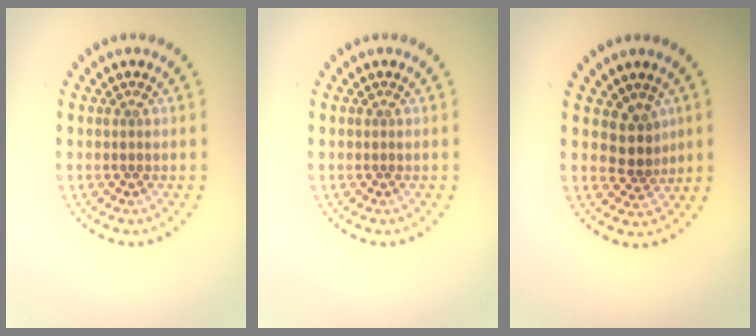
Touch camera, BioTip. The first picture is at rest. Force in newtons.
{"total": 0.0}
{"total": 2.5, "press": 1.8, "slide": 1.6}